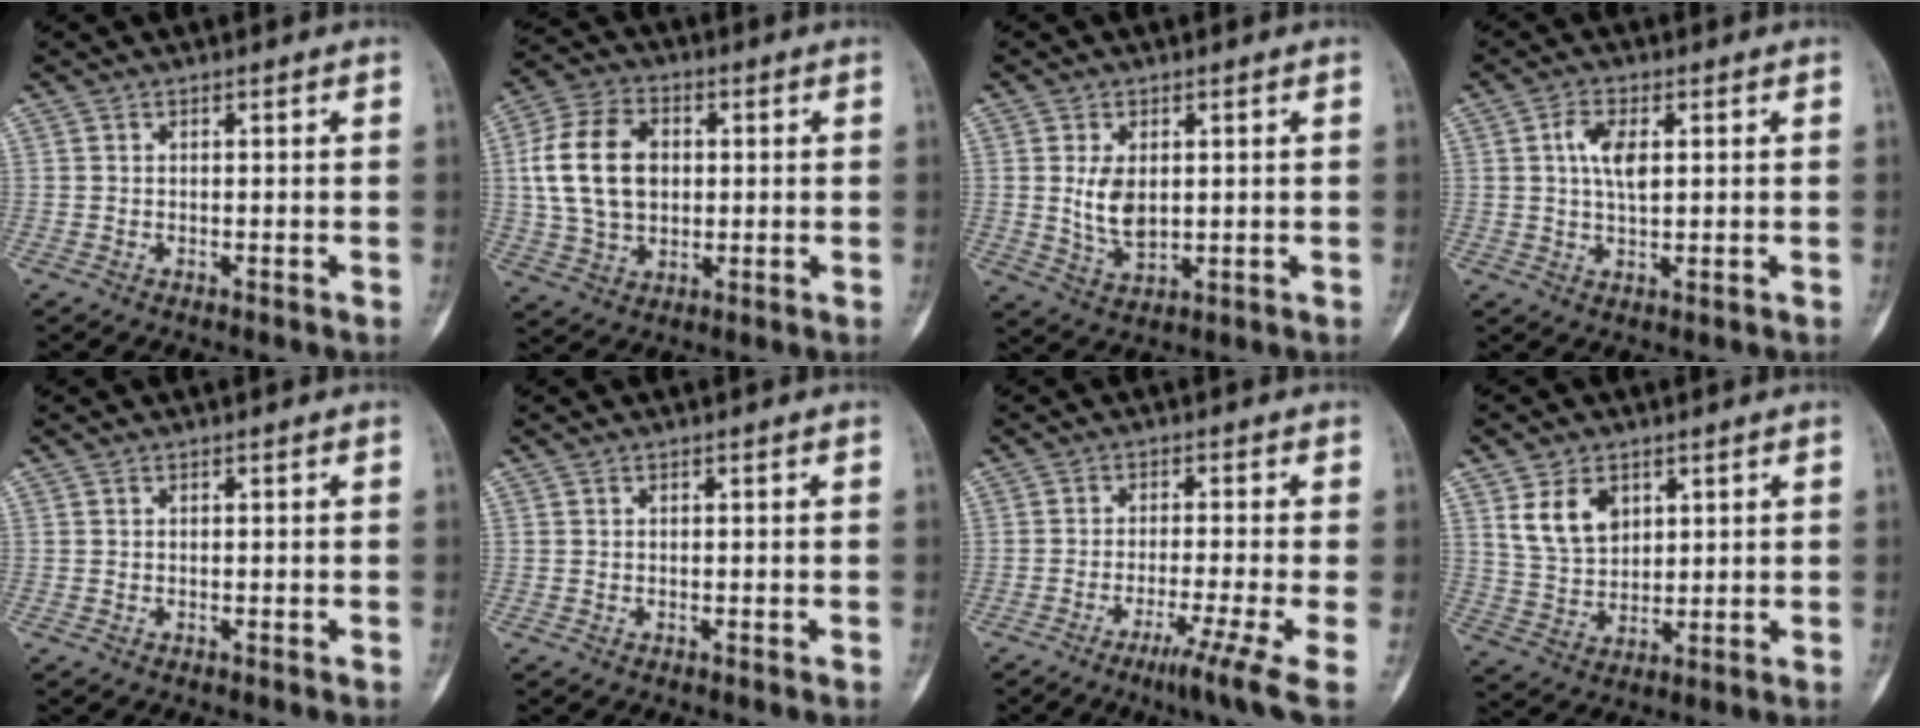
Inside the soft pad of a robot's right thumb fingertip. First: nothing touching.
{"total": 14.4, "force": [1.7, 10.1, 10.1], "torque": [-0.171, 0.012, 0.029]}
{"total": 6.5, "force": [0.9, 3.9, 5.1], "torque": [-0.082, -0.012, 0.026]}
{"total": 5.8, "force": [1.2, 2.7, 5.0], "torque": [-0.098, -0.004, 0.020]}
{"total": 0.0}
{"total": 0.0}
{"total": 7.9, "force": [-3.8, -0.9, 6.9], "torque": [-0.141, -0.006, -0.070]}
{"total": 8.4, "force": [3.8, 5.7, 4.8], "torque": [-0.070, -0.019, 0.081]}